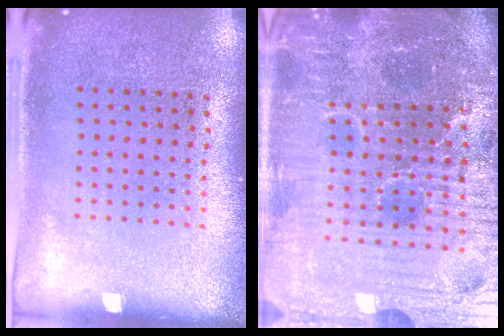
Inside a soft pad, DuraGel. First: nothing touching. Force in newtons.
{"total": 6.8, "press": 6.2, "slide": 2.8}